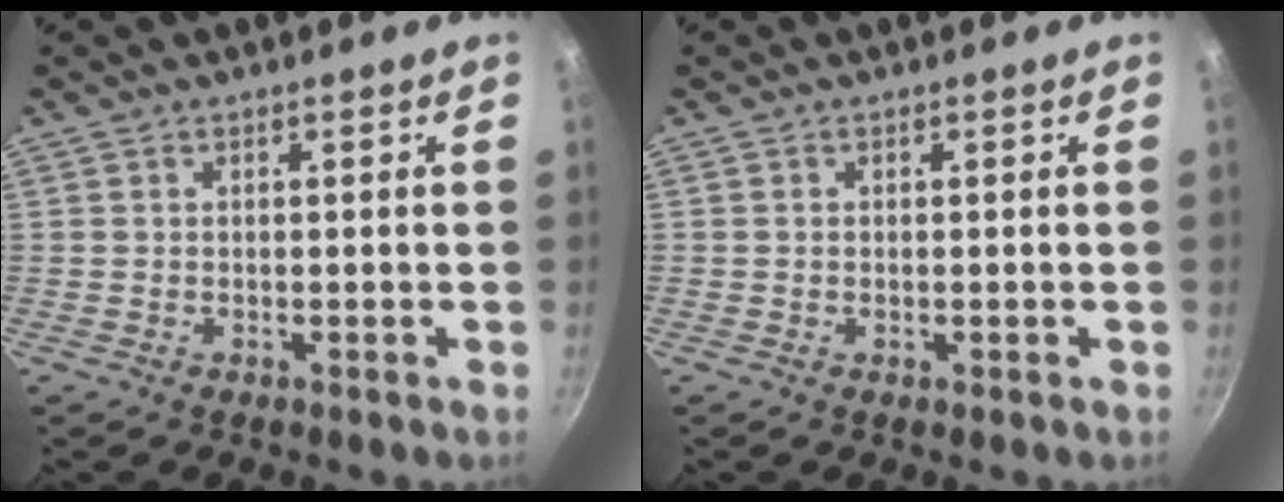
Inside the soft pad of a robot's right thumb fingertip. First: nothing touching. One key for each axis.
{"total": 0.0}